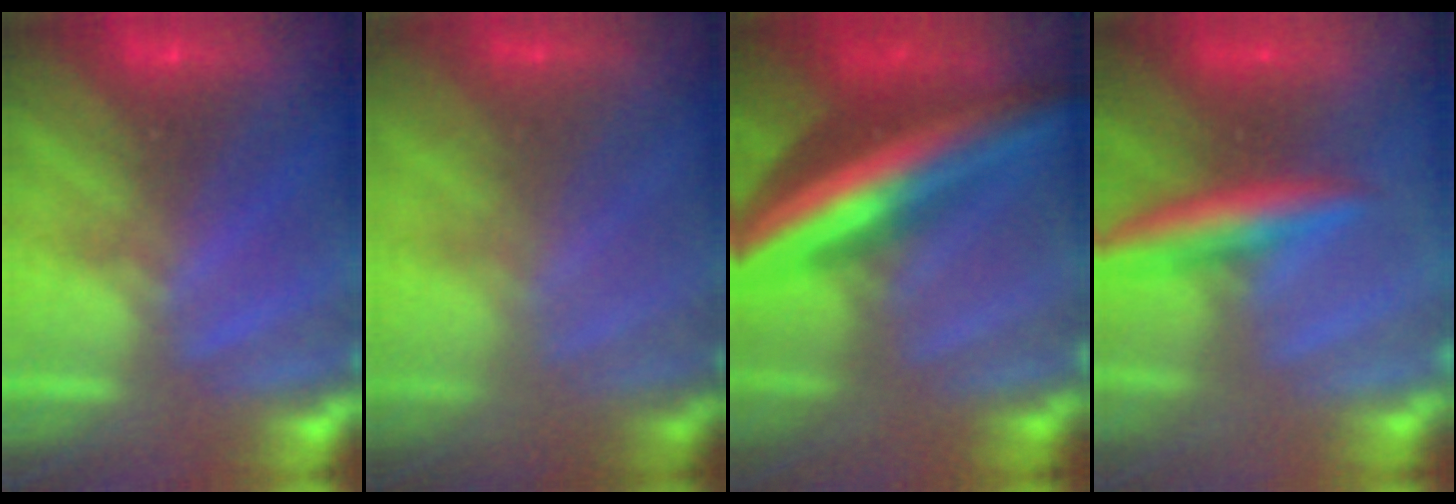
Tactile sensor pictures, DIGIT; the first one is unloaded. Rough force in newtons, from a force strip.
{"total": 1.5}
{"total": 5.6}
{"total": 9.0}